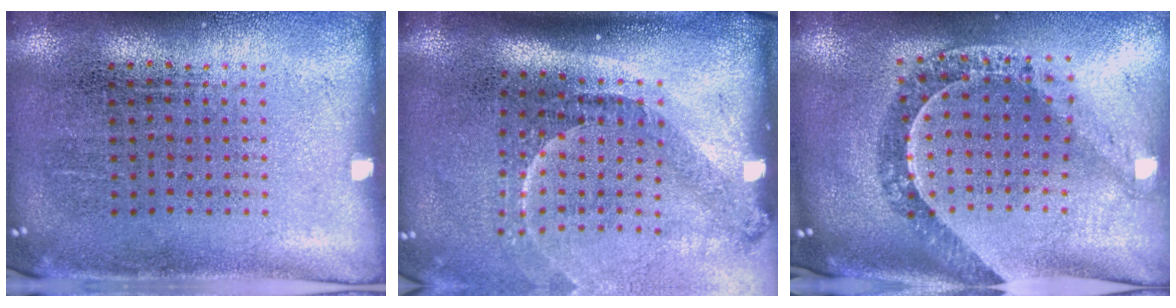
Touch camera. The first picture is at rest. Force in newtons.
{"total": 2.2, "press": 1.5, "slide": 1.6}
{"total": 1.2, "press": 1.1, "slide": 0.3}